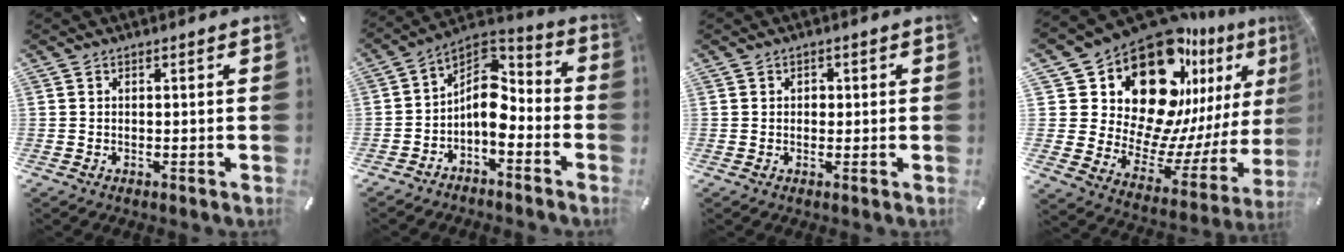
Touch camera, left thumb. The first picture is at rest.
{"total": 9.4, "force": [-2.9, 6.3, 6.4], "torque": [-0.125, 0.002, -0.058]}
{"total": 1.5, "force": [0.1, 1.3, 0.6], "torque": [0.001, 0.000, -0.004]}
{"total": 24.1, "force": [15.5, 13.8, 12.4], "torque": [-0.189, -0.151, 0.284]}